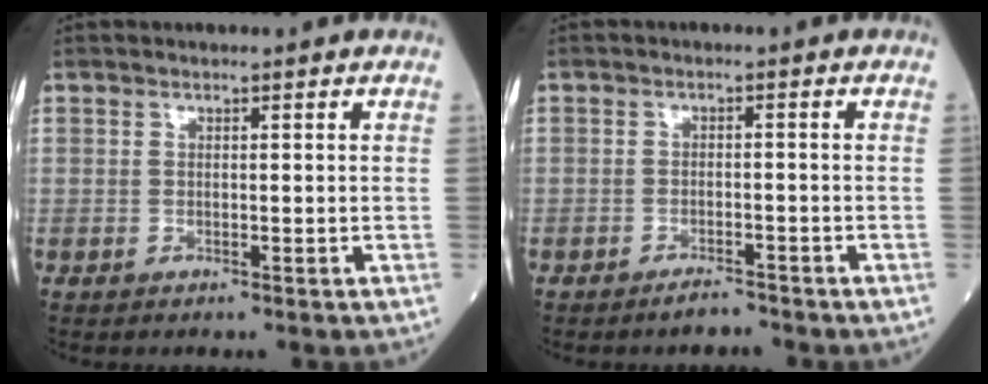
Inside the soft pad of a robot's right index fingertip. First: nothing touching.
{"total": 2.8, "force": [-2.5, 1.0, 0.8], "torque": [-0.020, -0.001, -0.039]}